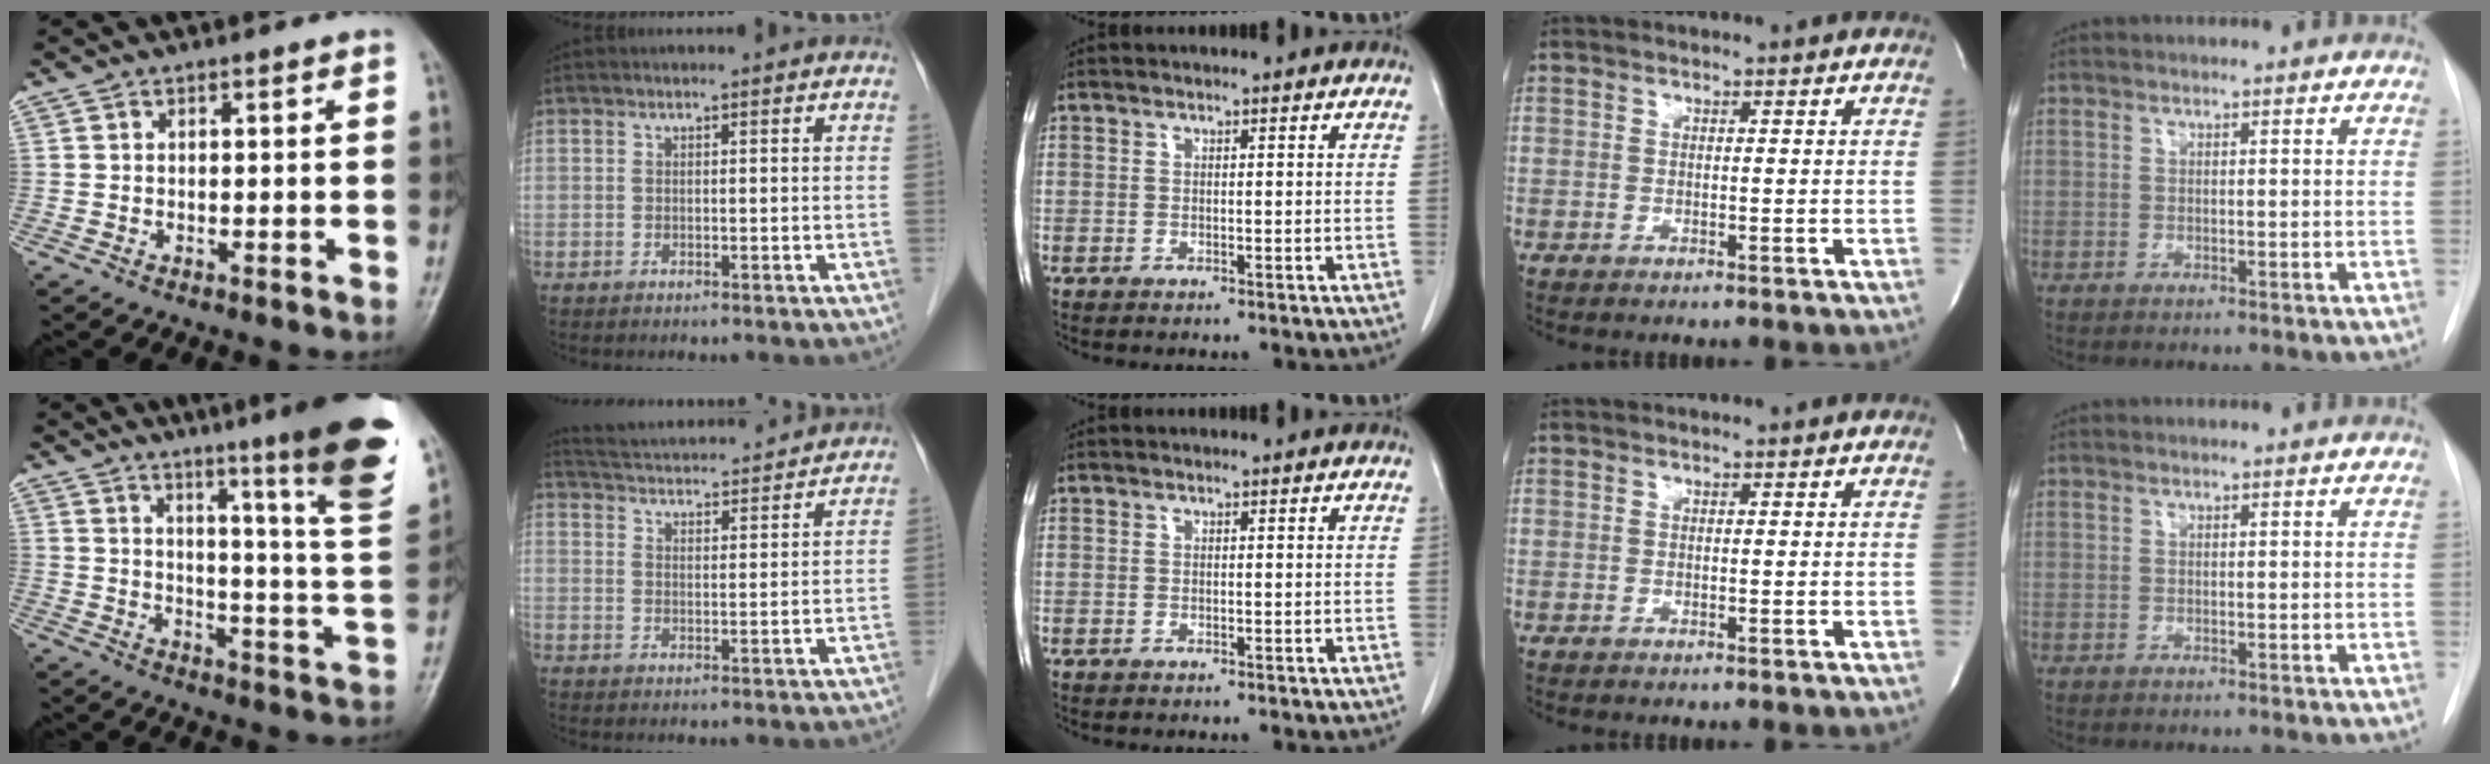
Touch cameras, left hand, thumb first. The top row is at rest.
{"thumb": {"total": 23.2, "force": [15.2, 1.4, 17.5], "torque": [-0.219, -0.092, 0.198]}, "index": {"total": 16.6, "force": [15.7, 1.7, 4.9], "torque": [-0.089, 0.033, 0.229]}}